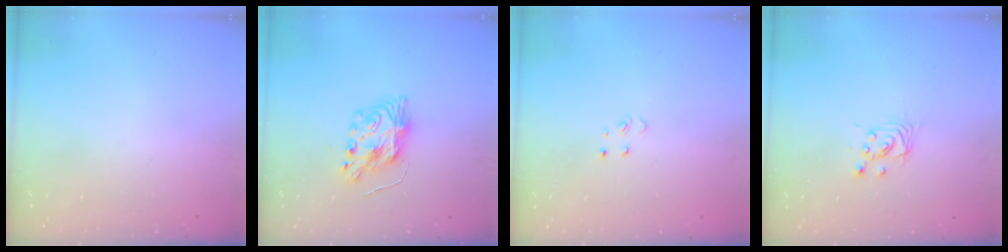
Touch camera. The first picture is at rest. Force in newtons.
{"total": 8.6, "press": 8.6, "slide": 0.5}
{"total": 2.6, "press": 2.6, "slide": 0.3}
{"total": 2.7, "press": 2.7, "slide": 0.2}